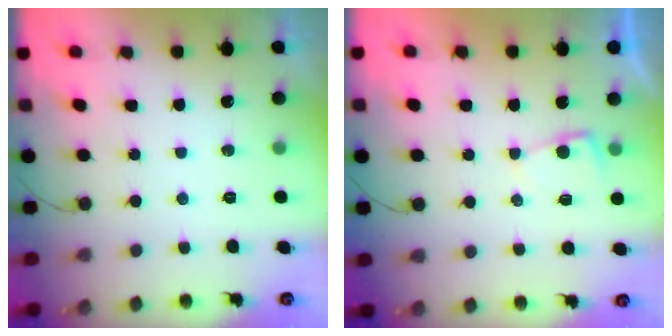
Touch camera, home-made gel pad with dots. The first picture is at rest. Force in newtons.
{"total": 2.0, "press": 2.0, "slide": 0.3}